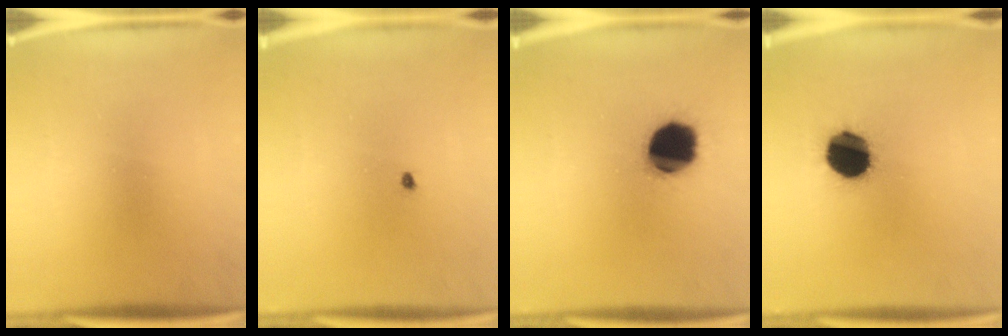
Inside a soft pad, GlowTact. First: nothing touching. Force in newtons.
{"total": 0.6}
{"total": 17.9}
{"total": 14.9}